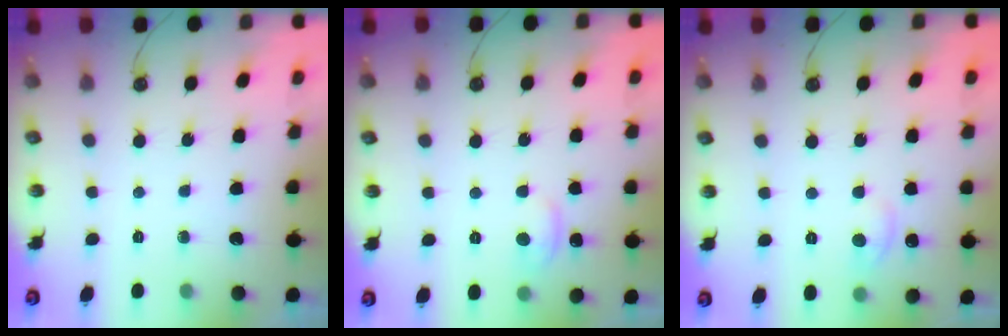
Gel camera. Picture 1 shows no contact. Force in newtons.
{"total": 2.0, "press": 1.9, "slide": 0.4}
{"total": 1.5, "press": 1.3, "slide": 0.7}